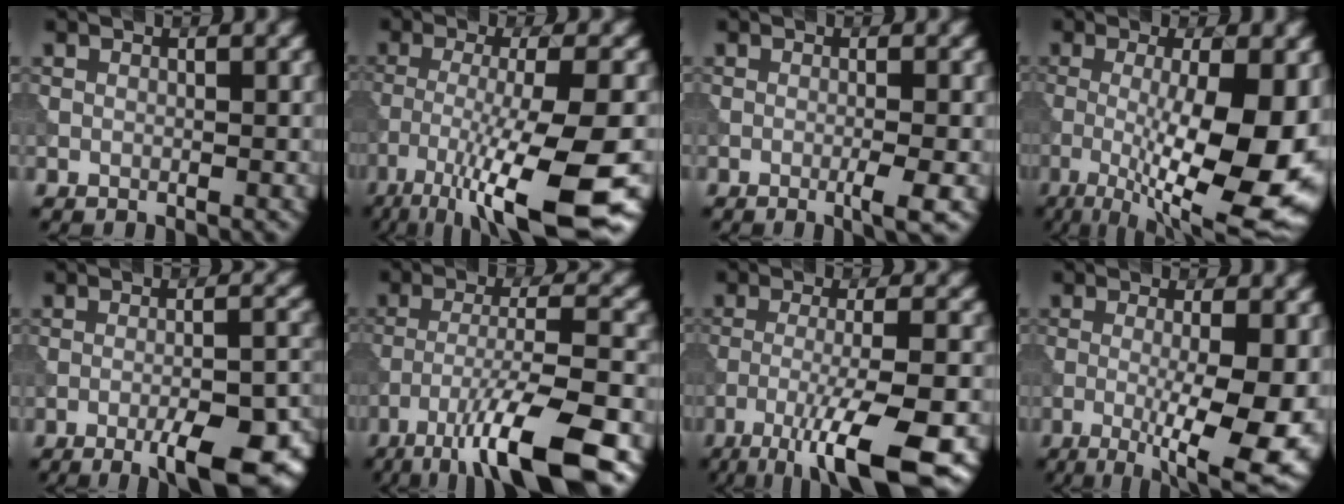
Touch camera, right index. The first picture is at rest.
{"total": 11.3, "force": [-6.3, 1.9, 9.1], "torque": [-0.150, -0.009, -0.110]}
{"total": 2.6, "force": [-0.9, 0.3, 2.4], "torque": [-0.036, -0.001, -0.018]}
{"total": 12.4, "force": [-2.0, 3.2, 11.8], "torque": [-0.180, -0.021, -0.025]}
{"total": 9.0, "force": [-4.7, 2.2, 7.4], "torque": [-0.107, -0.003, -0.061]}
{"total": 10.7, "force": [-6.4, 2.1, 8.3], "torque": [-0.139, 0.002, -0.112]}
{"total": 9.6, "force": [-5.7, 1.7, 7.5], "torque": [-0.119, 0.003, -0.103]}
{"total": 10.0, "force": [-2.2, 2.4, 9.5], "torque": [-0.143, -0.016, -0.028]}